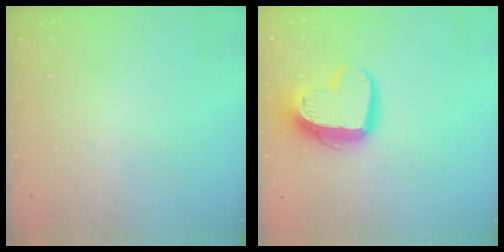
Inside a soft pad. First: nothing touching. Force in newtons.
{"total": 15.4, "press": 15.4, "slide": 1.6}